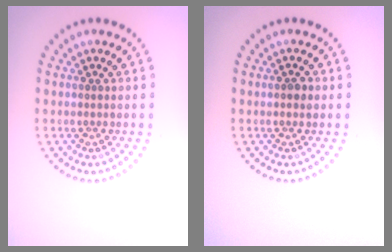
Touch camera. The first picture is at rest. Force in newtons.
{"total": 1.2, "press": 1.2, "slide": 0.3}